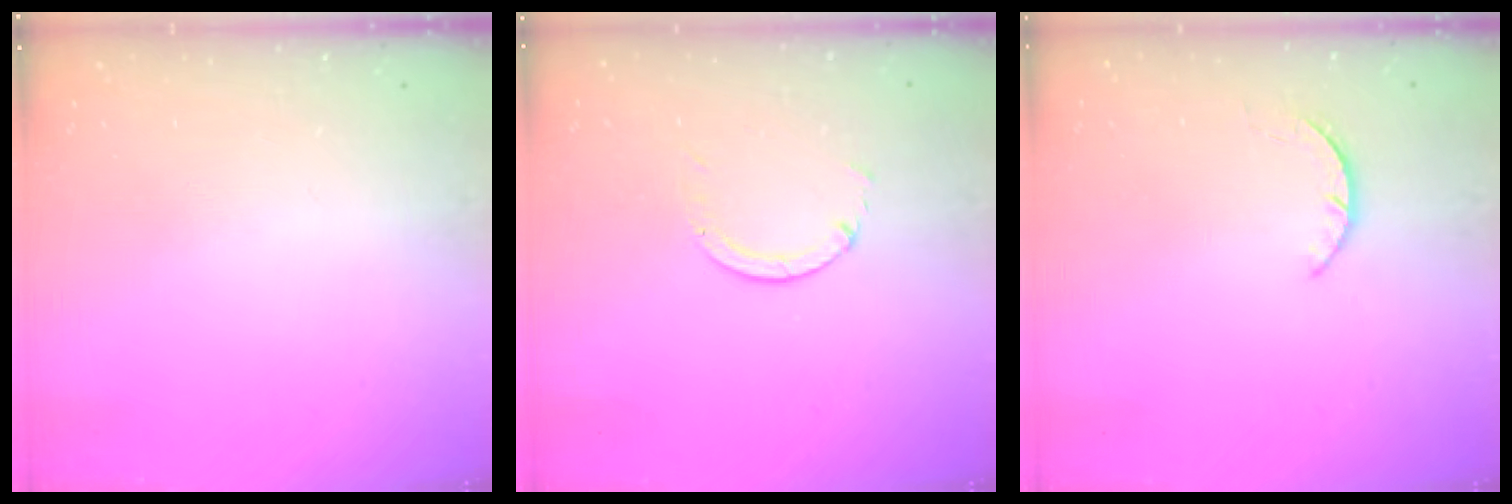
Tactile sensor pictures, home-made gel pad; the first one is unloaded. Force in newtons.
{"total": 1.3, "press": 1.2, "slide": 0.3}
{"total": 1.6, "press": 1.6, "slide": 0.3}